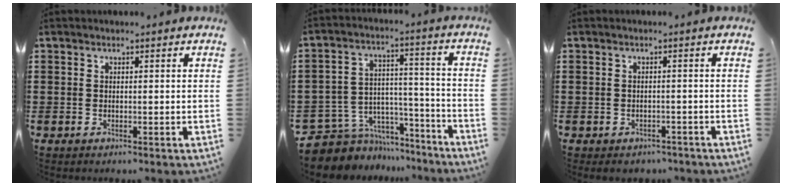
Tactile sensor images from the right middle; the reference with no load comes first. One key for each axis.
{"total": 6.6, "fx": -5.5, "fy": 3.6, "fz": 0.5, "tx": -0.026, "ty": 0.006, "tz": -0.107}
{"total": 1.0, "fx": -0.9, "fy": 0.5, "fz": 0.0, "tx": -0.004, "ty": -0.001, "tz": -0.020}